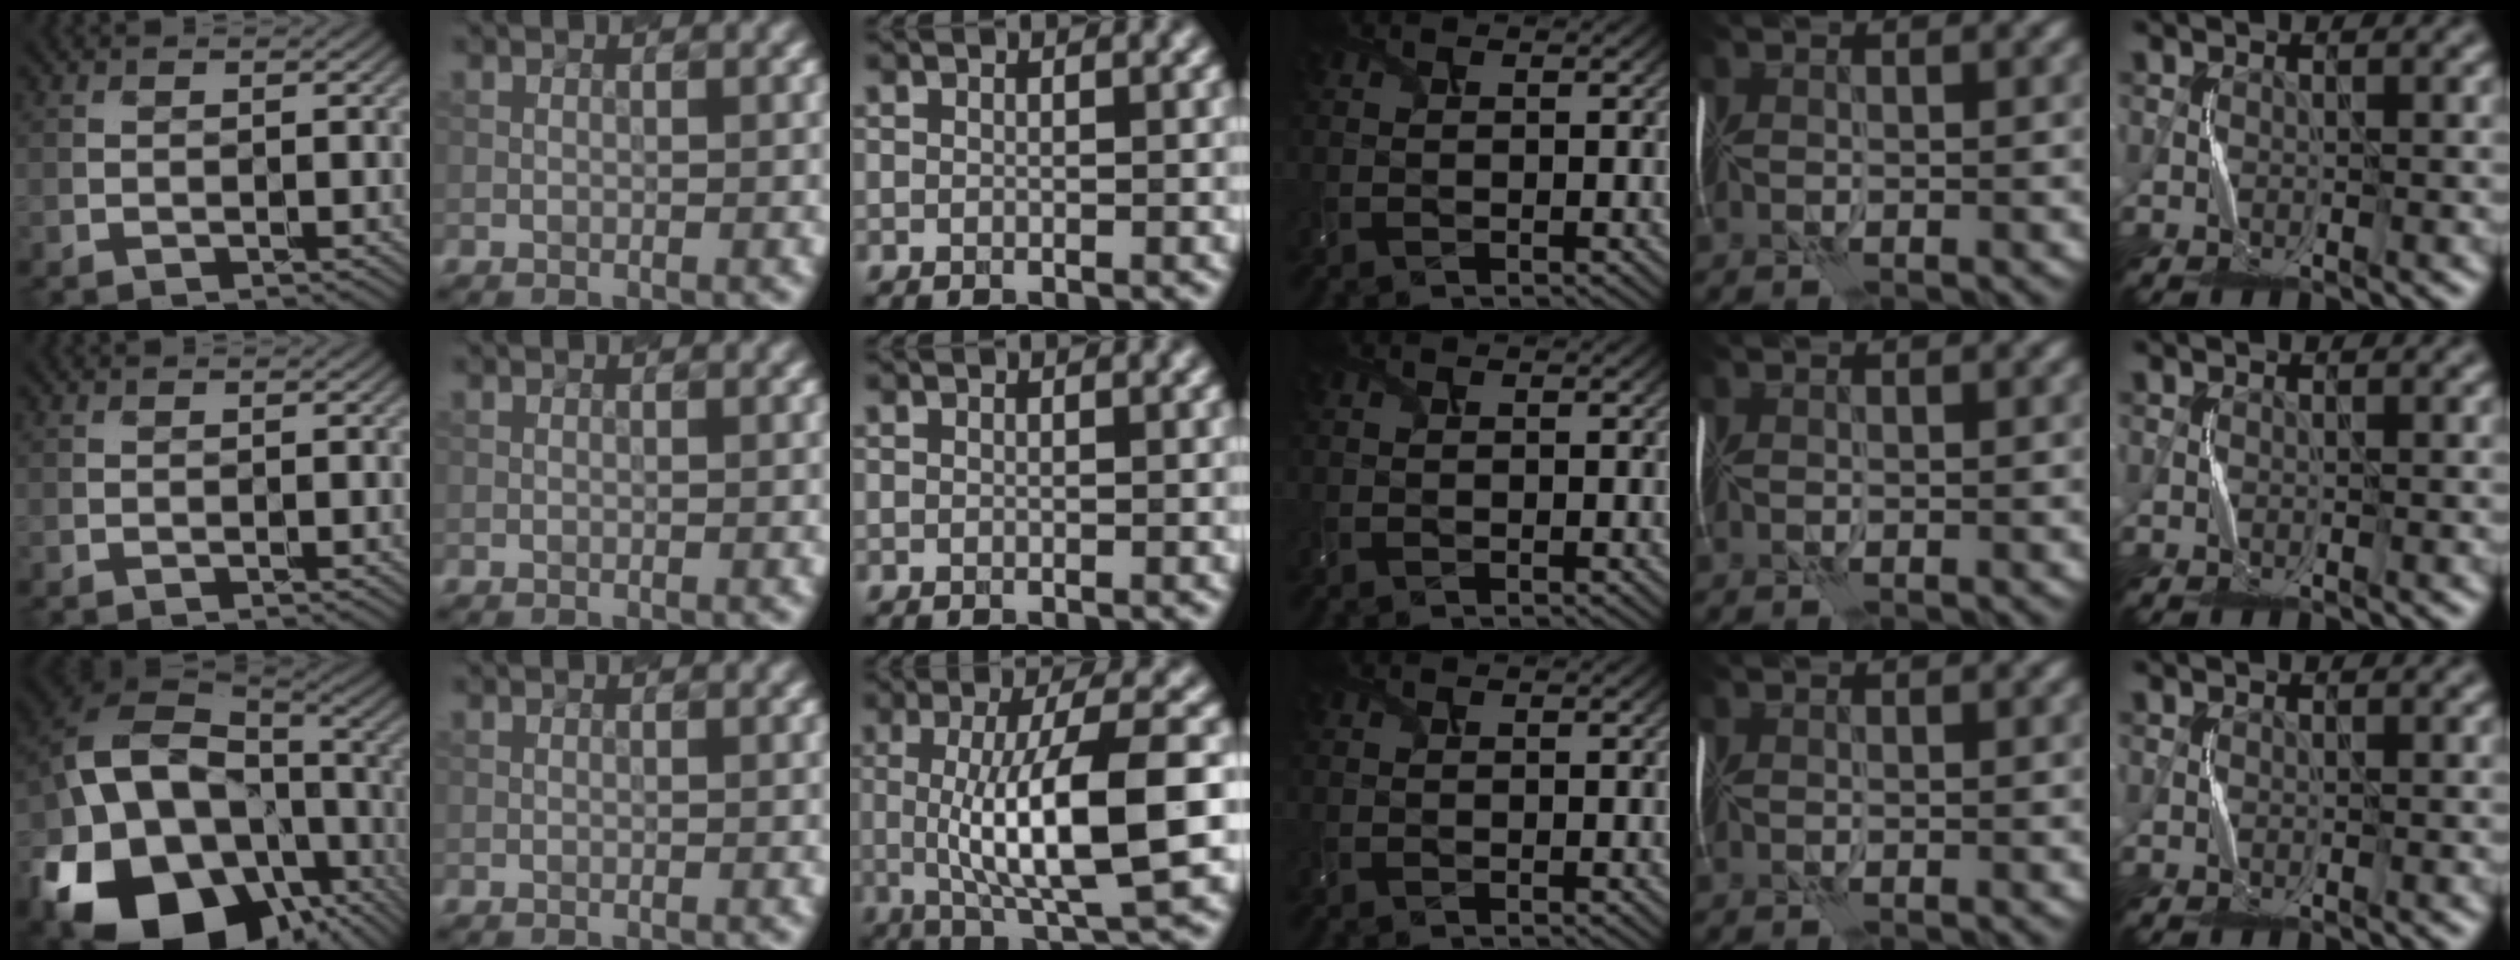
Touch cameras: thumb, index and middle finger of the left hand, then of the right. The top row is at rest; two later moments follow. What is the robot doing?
{"motion": "shake", "object": "handbell"}